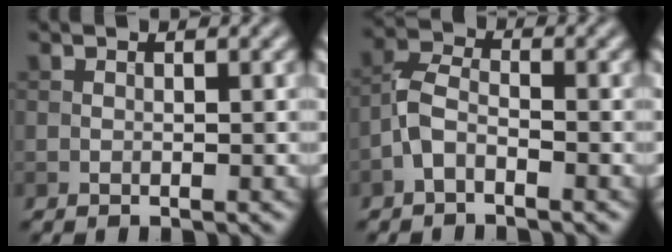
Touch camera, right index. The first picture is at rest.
{"total": 2.8, "force": [-1.5, 1.4, 1.9], "torque": [-0.041, 0.010, -0.040]}